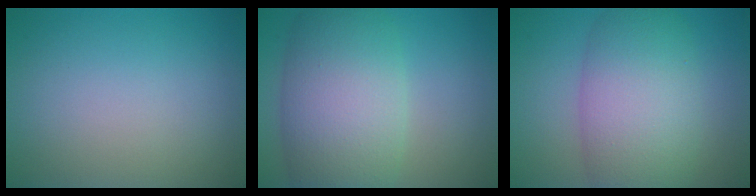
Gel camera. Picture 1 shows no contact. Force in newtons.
{"total": 9.8, "press": 9.8, "slide": 0.3}
{"total": 8.9, "press": 8.9, "slide": 0.4}